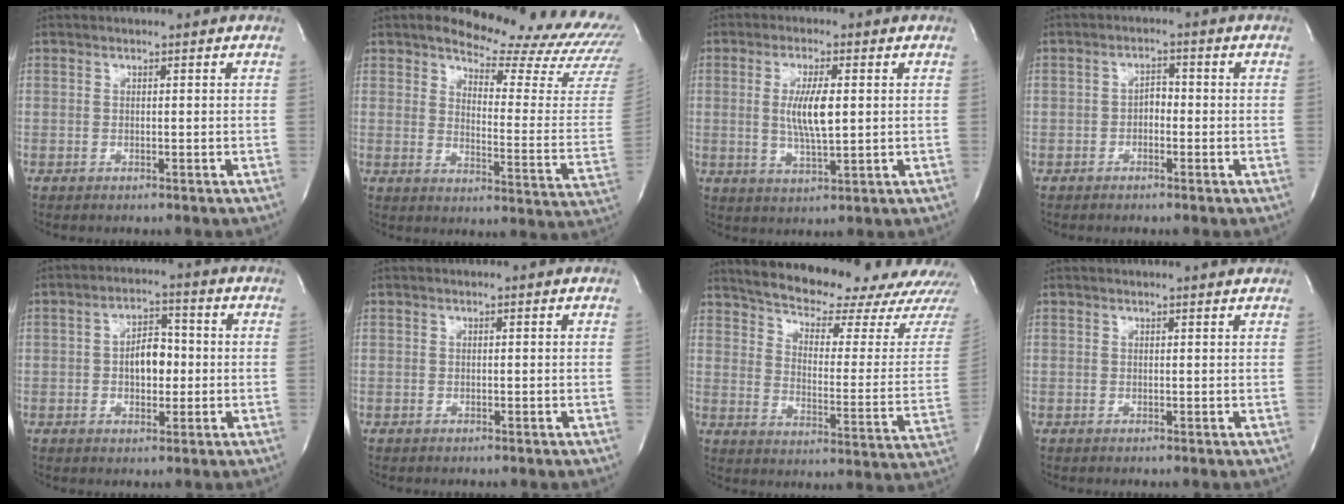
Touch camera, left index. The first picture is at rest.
{"total": 21.2, "force": [19.3, 3.8, 7.9], "torque": [-0.099, -0.108, 0.217]}
{"total": 6.5, "force": [0.7, 1.1, 6.3], "torque": [-0.125, -0.006, 0.016]}
{"total": 2.1, "force": [-0.6, 1.3, 1.5], "torque": [-0.018, 0.008, -0.014]}
{"total": 5.8, "force": [-0.3, 3.2, 4.8], "torque": [-0.079, 0.014, -0.005]}
{"total": 0.0}
{"total": 23.9, "force": [21.3, 4.1, 9.9], "torque": [-0.149, -0.060, 0.268]}
{"total": 2.4, "force": [2.4, -0.1, 0.4], "torque": [-0.010, 0.002, 0.021]}